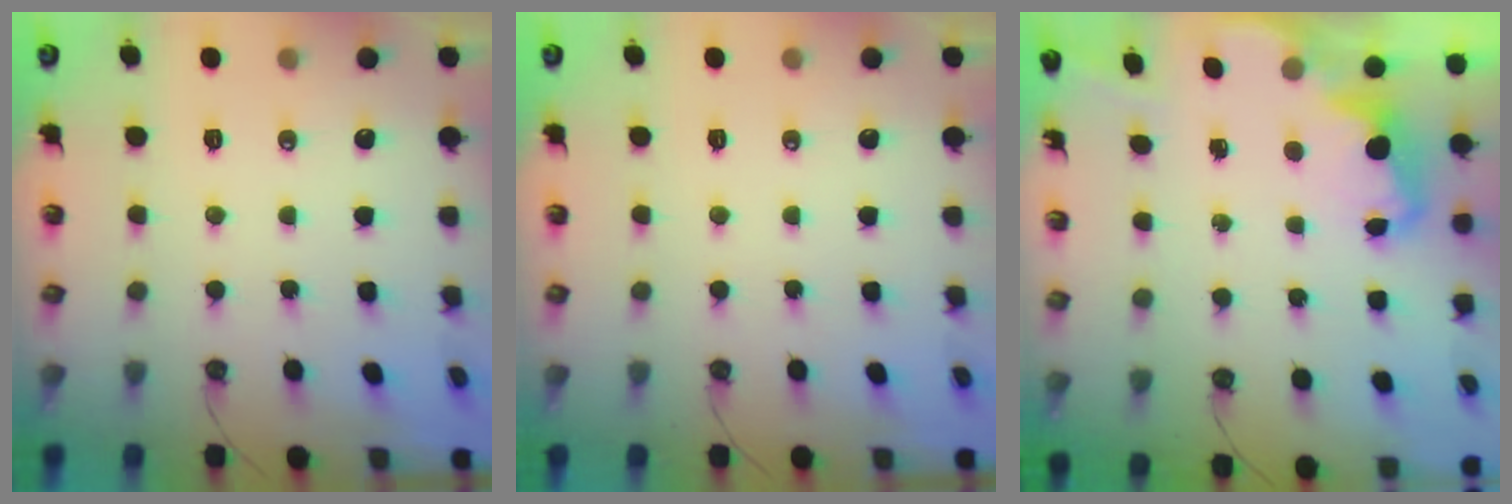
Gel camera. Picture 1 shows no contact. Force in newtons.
{"total": 0.0}
{"total": 2.2, "press": 2.1, "slide": 0.7}